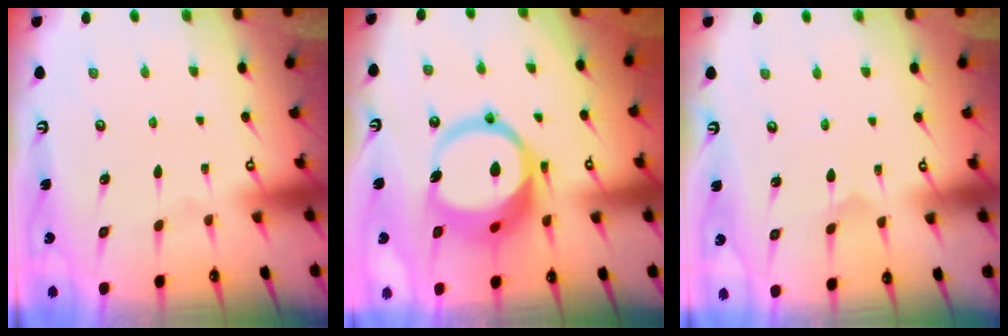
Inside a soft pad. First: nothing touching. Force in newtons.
{"total": 14.9, "press": 14.8, "slide": 1.9}
{"total": 2.4, "press": 2.4, "slide": 0.2}